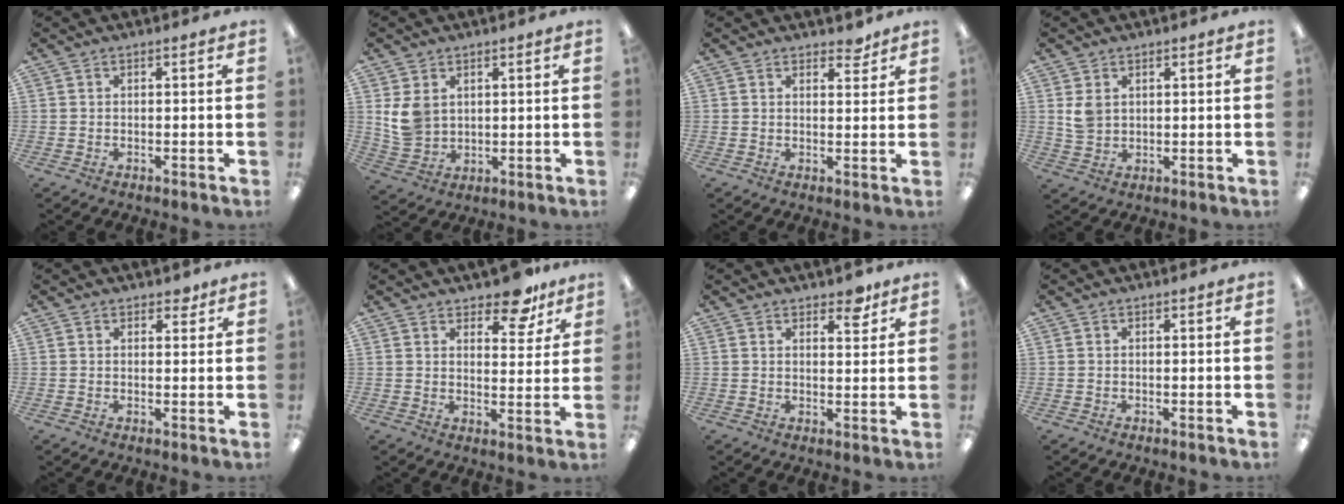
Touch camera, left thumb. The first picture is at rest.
{"total": 7.2, "force": [2.5, 5.7, 3.5], "torque": [-0.081, 0.002, 0.051]}
{"total": 3.3, "force": [2.7, 1.5, 0.9], "torque": [0.002, -0.014, 0.046]}
{"total": 4.4, "force": [1.6, 3.4, 2.2], "torque": [-0.039, 0.001, 0.031]}
{"total": 2.3, "force": [1.7, 1.4, 0.7], "torque": [0.001, -0.004, 0.027]}
{"total": 9.4, "force": [7.4, 3.9, 4.3], "torque": [-0.040, -0.046, 0.127]}
{"total": 4.5, "force": [3.6, 2.0, 1.8], "torque": [-0.001, -0.021, 0.059]}
{"total": 0.0}